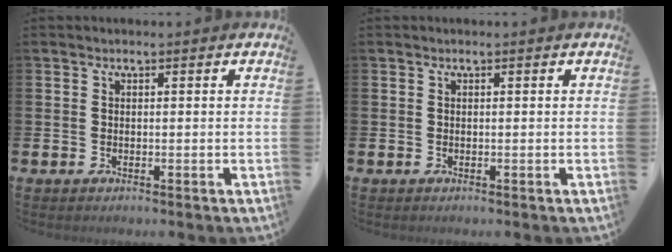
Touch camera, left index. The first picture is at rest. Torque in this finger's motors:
{"motor_torque": [-0.01, 0.00, 0.00, 0.00]}